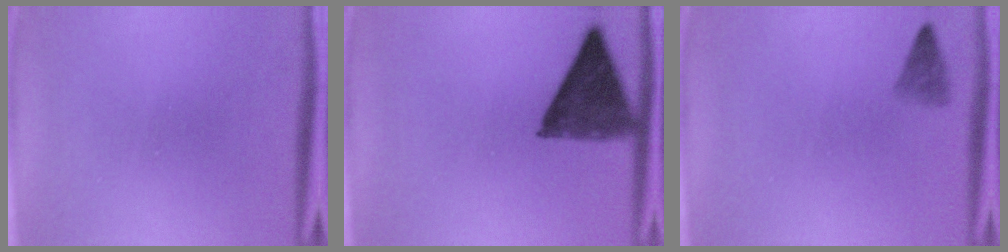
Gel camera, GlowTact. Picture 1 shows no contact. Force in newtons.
{"total": 8.4}
{"total": 1.0}